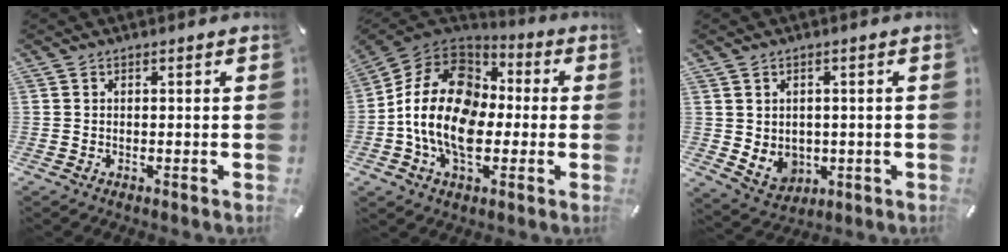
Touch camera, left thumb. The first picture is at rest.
{"total": 17.3, "force": [-3.2, 12.7, 11.2], "torque": [-0.237, 0.022, -0.062]}
{"total": 5.5, "force": [1.1, 5.2, 1.6], "torque": [-0.028, -0.017, 0.020]}